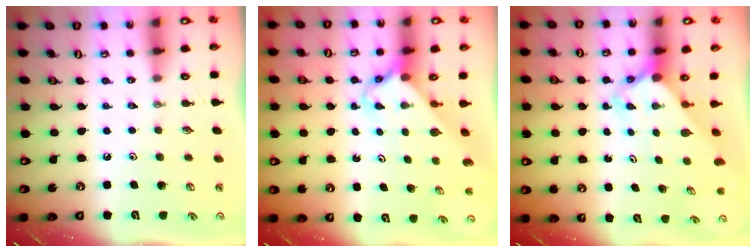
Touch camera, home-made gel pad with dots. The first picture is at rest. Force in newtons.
{"total": 2.8, "press": 2.8, "slide": 0.2}
{"total": 2.8, "press": 2.8, "slide": 0.1}